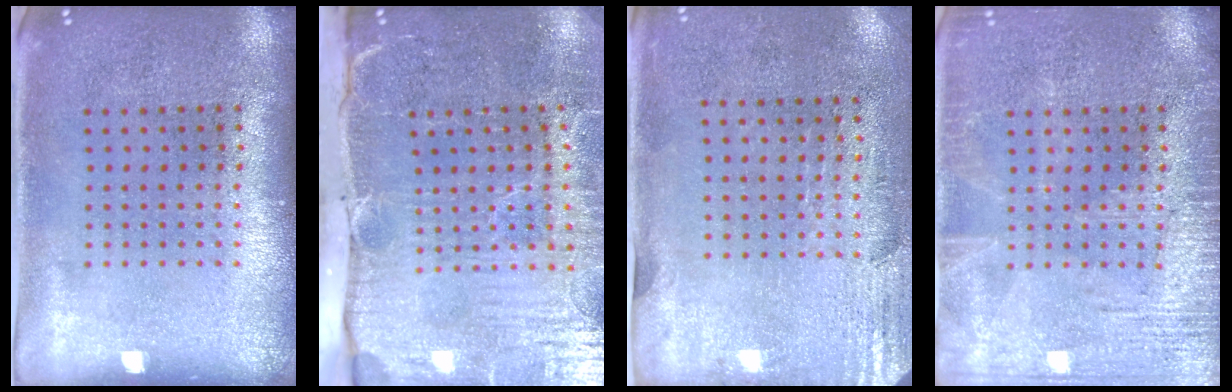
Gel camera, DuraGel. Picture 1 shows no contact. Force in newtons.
{"total": 5.4, "press": 4.6, "slide": 2.9}
{"total": 2.9, "press": 2.4, "slide": 1.5}
{"total": 3.5, "press": 3.5, "slide": 0.5}